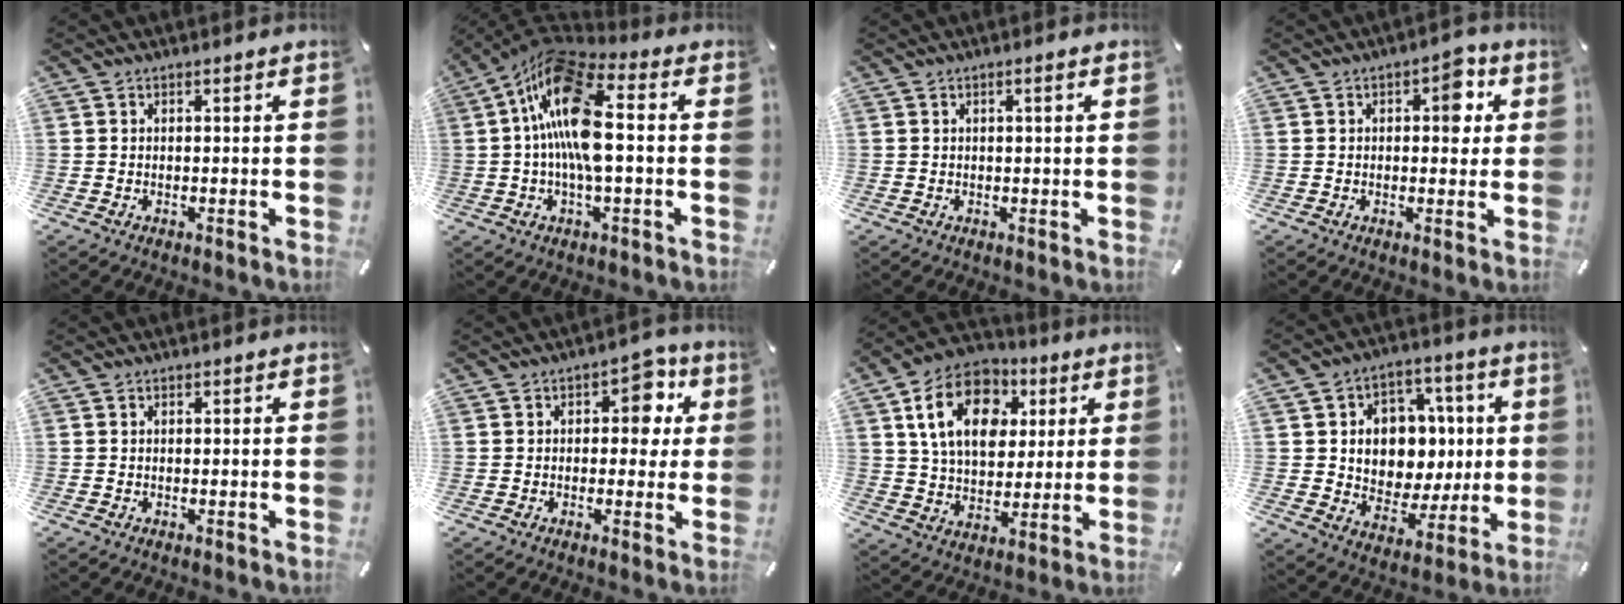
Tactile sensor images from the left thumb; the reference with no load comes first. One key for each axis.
{"total": 17.1, "fx": 0.3, "fy": 7.3, "fz": 15.5, "tx": -0.297, "ty": 0.002, "tz": 0.004}
{"total": 1.5, "fx": 0.3, "fy": 0.2, "fz": 1.4, "tx": -0.025, "ty": 0.000, "tz": 0.004}
{"total": 6.3, "fx": 1.5, "fy": 3.6, "fz": 4.9, "tx": -0.037, "ty": -0.010, "tz": 0.009}
{"total": 0.0}
{"total": 7.3, "fx": 1.7, "fy": 5.0, "fz": 5.1, "tx": -0.043, "ty": -0.007, "tz": 0.018}
{"total": 16.6, "fx": 5.9, "fy": 12.1, "fz": 9.7, "tx": -0.178, "ty": -0.007, "tz": 0.106}
{"total": 11.2, "fx": 1.4, "fy": 10.4, "fz": 3.9, "tx": -0.049, "ty": -0.019, "tz": 0.036}